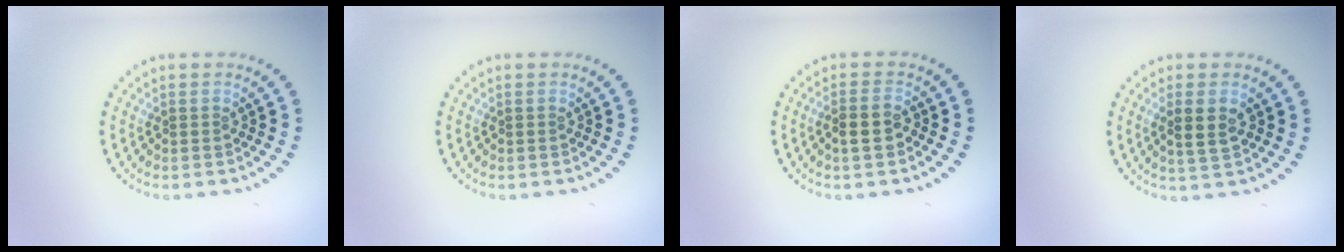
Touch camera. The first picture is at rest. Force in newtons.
{"total": 0.0}
{"total": 2.4, "press": 2.3, "slide": 0.8}
{"total": 2.4, "press": 2.4, "slide": 0.3}